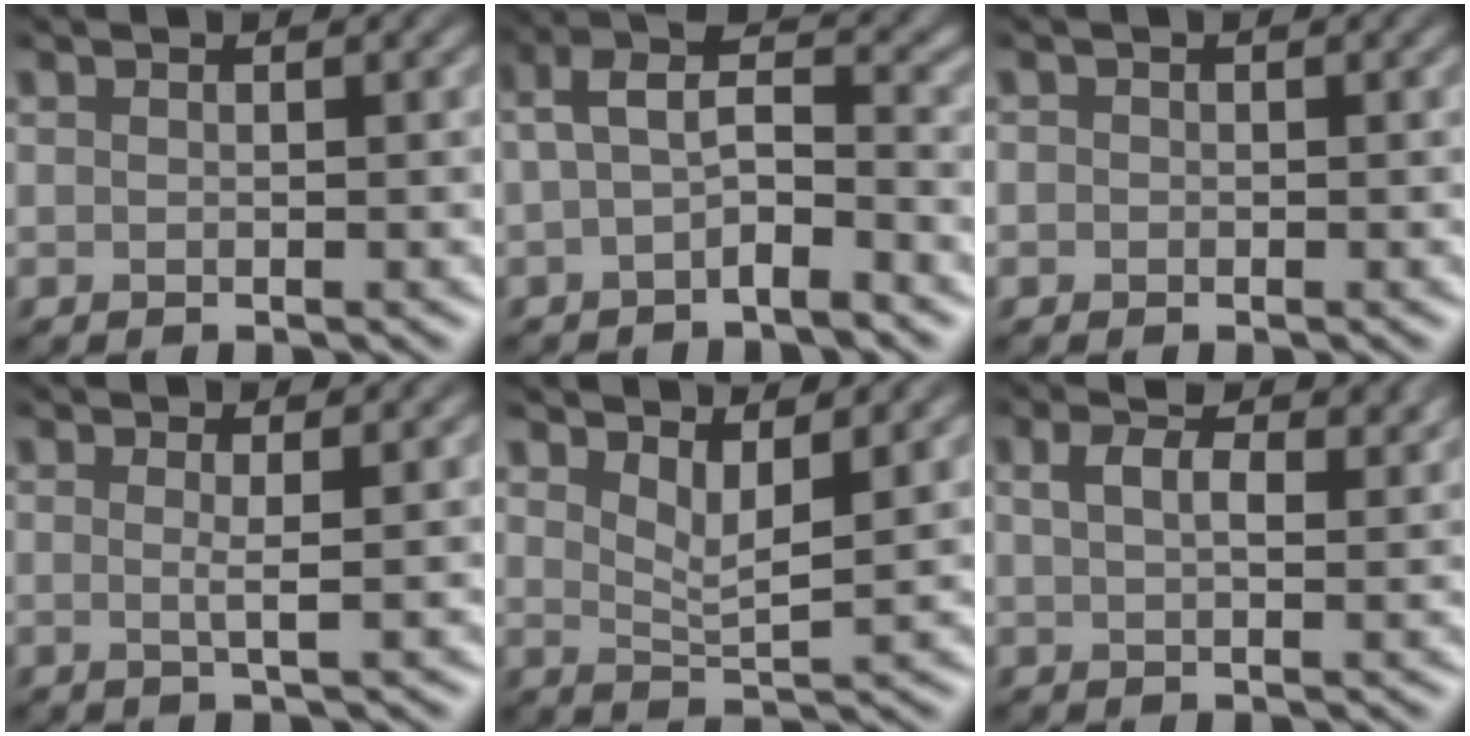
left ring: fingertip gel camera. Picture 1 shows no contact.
{"total": 3.6, "force": [-1.2, 1.2, 3.2], "torque": [-0.061, 0.014, -0.032]}
{"total": 0.6, "force": [-0.1, 0.5, 0.1], "torque": [0.004, -0.005, -0.004]}
{"total": 1.5, "force": [0.2, 0.2, 1.4], "torque": [-0.025, -0.003, -0.003]}
{"total": 2.8, "force": [1.9, 0.7, 2.0], "torque": [-0.031, -0.012, 0.035]}
{"total": 4.6, "force": [2.7, 2.1, 3.1], "torque": [-0.053, 0.011, 0.034]}